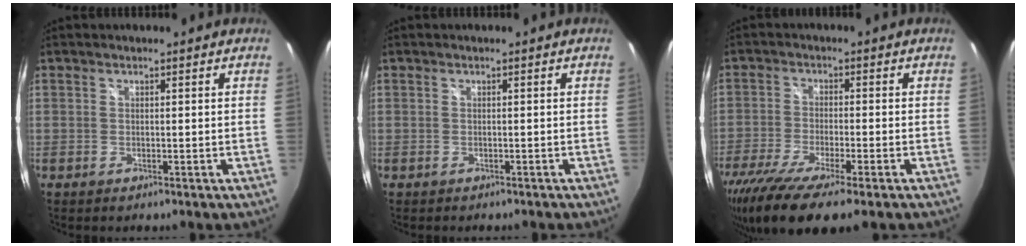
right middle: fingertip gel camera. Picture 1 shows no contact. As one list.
[{"total": 1.1, "force": [-0.9, 0.4, 0.4], "torque": [-0.010, -0.003, -0.011]}, {"total": 13.6, "force": [-9.6, 2.0, 9.4], "torque": [-0.195, -0.053, -0.167]}]